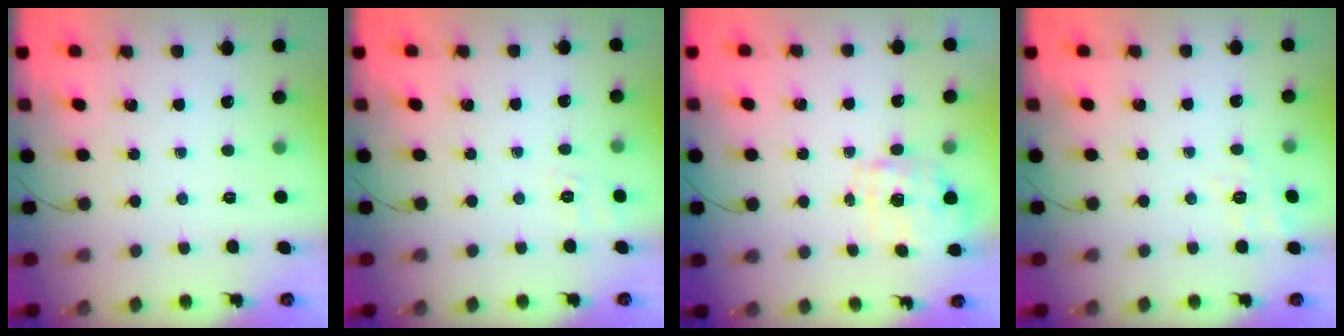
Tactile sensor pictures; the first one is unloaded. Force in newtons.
{"total": 2.7, "press": 2.0, "slide": 1.8}
{"total": 1.7, "press": 1.6, "slide": 0.5}
{"total": 4.3, "press": 3.7, "slide": 2.1}